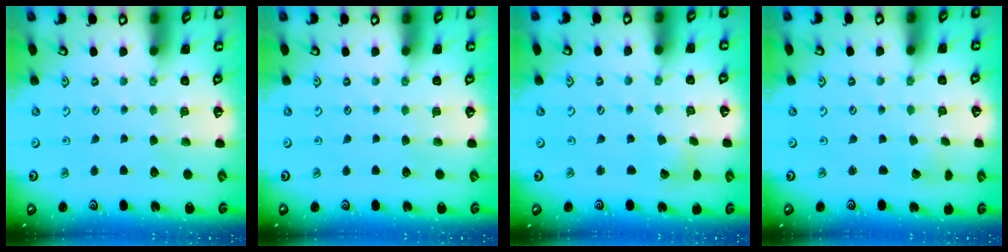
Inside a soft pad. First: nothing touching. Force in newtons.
{"total": 0.0}
{"total": 2.0, "press": 2.0, "slide": 0.3}
{"total": 1.5, "press": 1.5, "slide": 0.0}